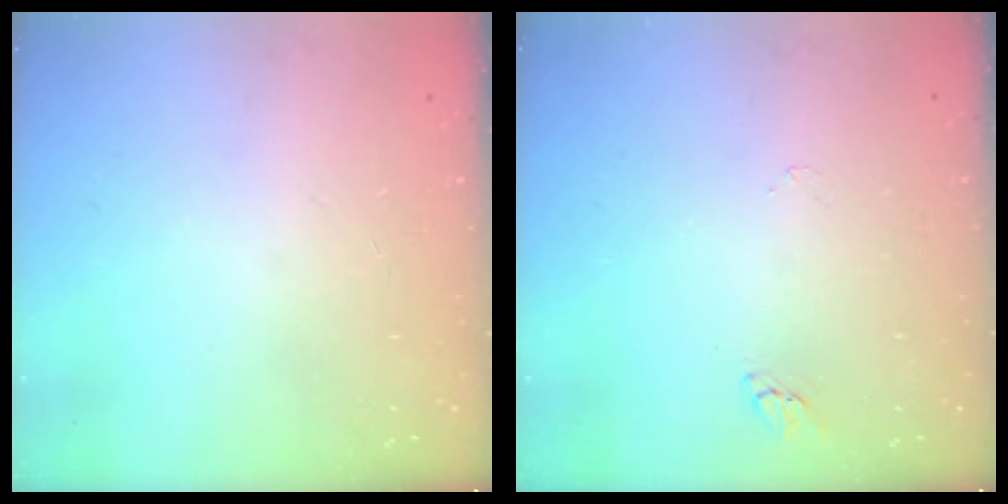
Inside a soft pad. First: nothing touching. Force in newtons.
{"total": 2.5, "press": 2.5, "slide": 0.2}